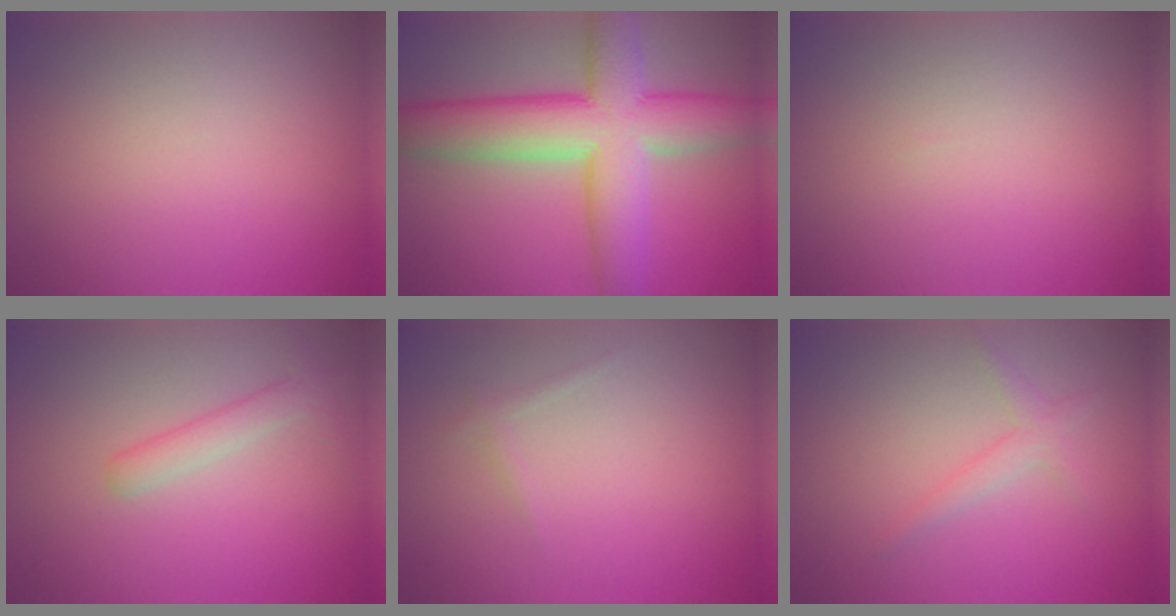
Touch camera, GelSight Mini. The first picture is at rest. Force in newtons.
{"total": 10.4, "press": 10.4, "slide": 0.5}
{"total": 0.0}
{"total": 2.0, "press": 2.0, "slide": 0.1}
{"total": 0.6, "press": 0.6, "slide": 0.1}
{"total": 1.6, "press": 1.6, "slide": 0.1}